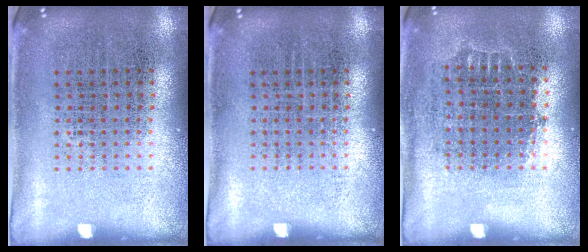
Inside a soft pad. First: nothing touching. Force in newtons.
{"total": 0.0}
{"total": 0.6, "press": 0.6, "slide": 0.2}